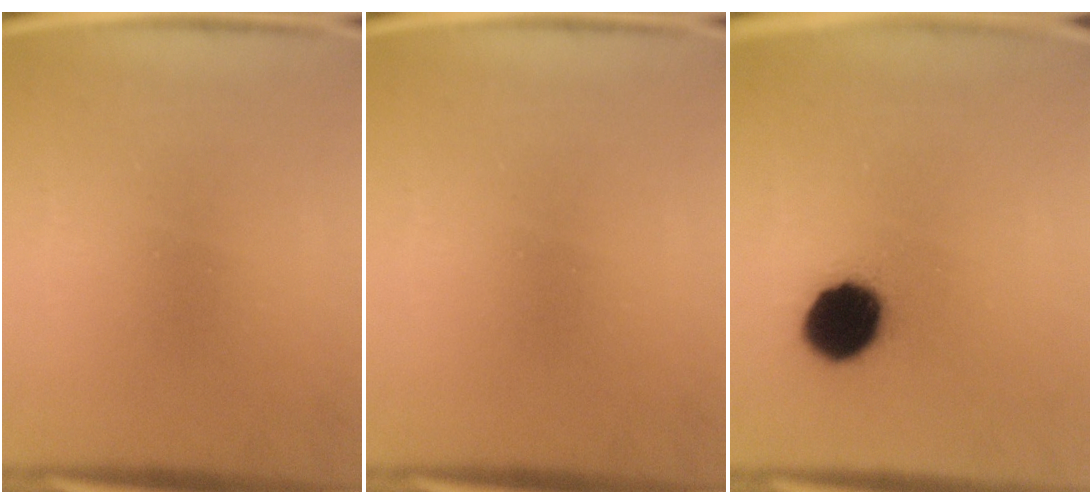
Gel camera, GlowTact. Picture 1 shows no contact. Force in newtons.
{"total": 0.0}
{"total": 13.1}